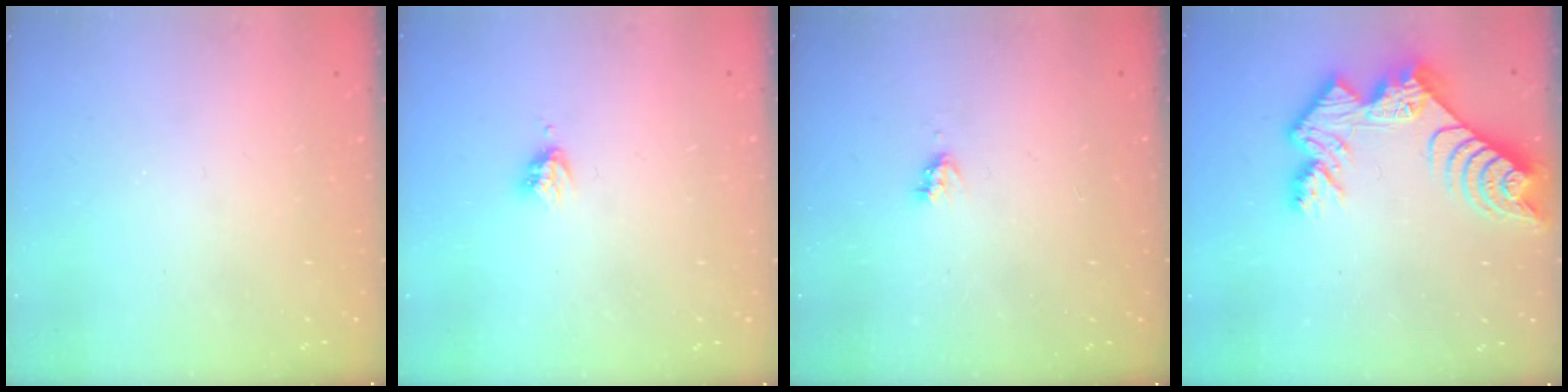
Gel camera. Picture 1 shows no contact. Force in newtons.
{"total": 3.2, "press": 3.2, "slide": 0.3}
{"total": 2.6, "press": 2.6, "slide": 0.4}
{"total": 13.8, "press": 13.8, "slide": 1.1}